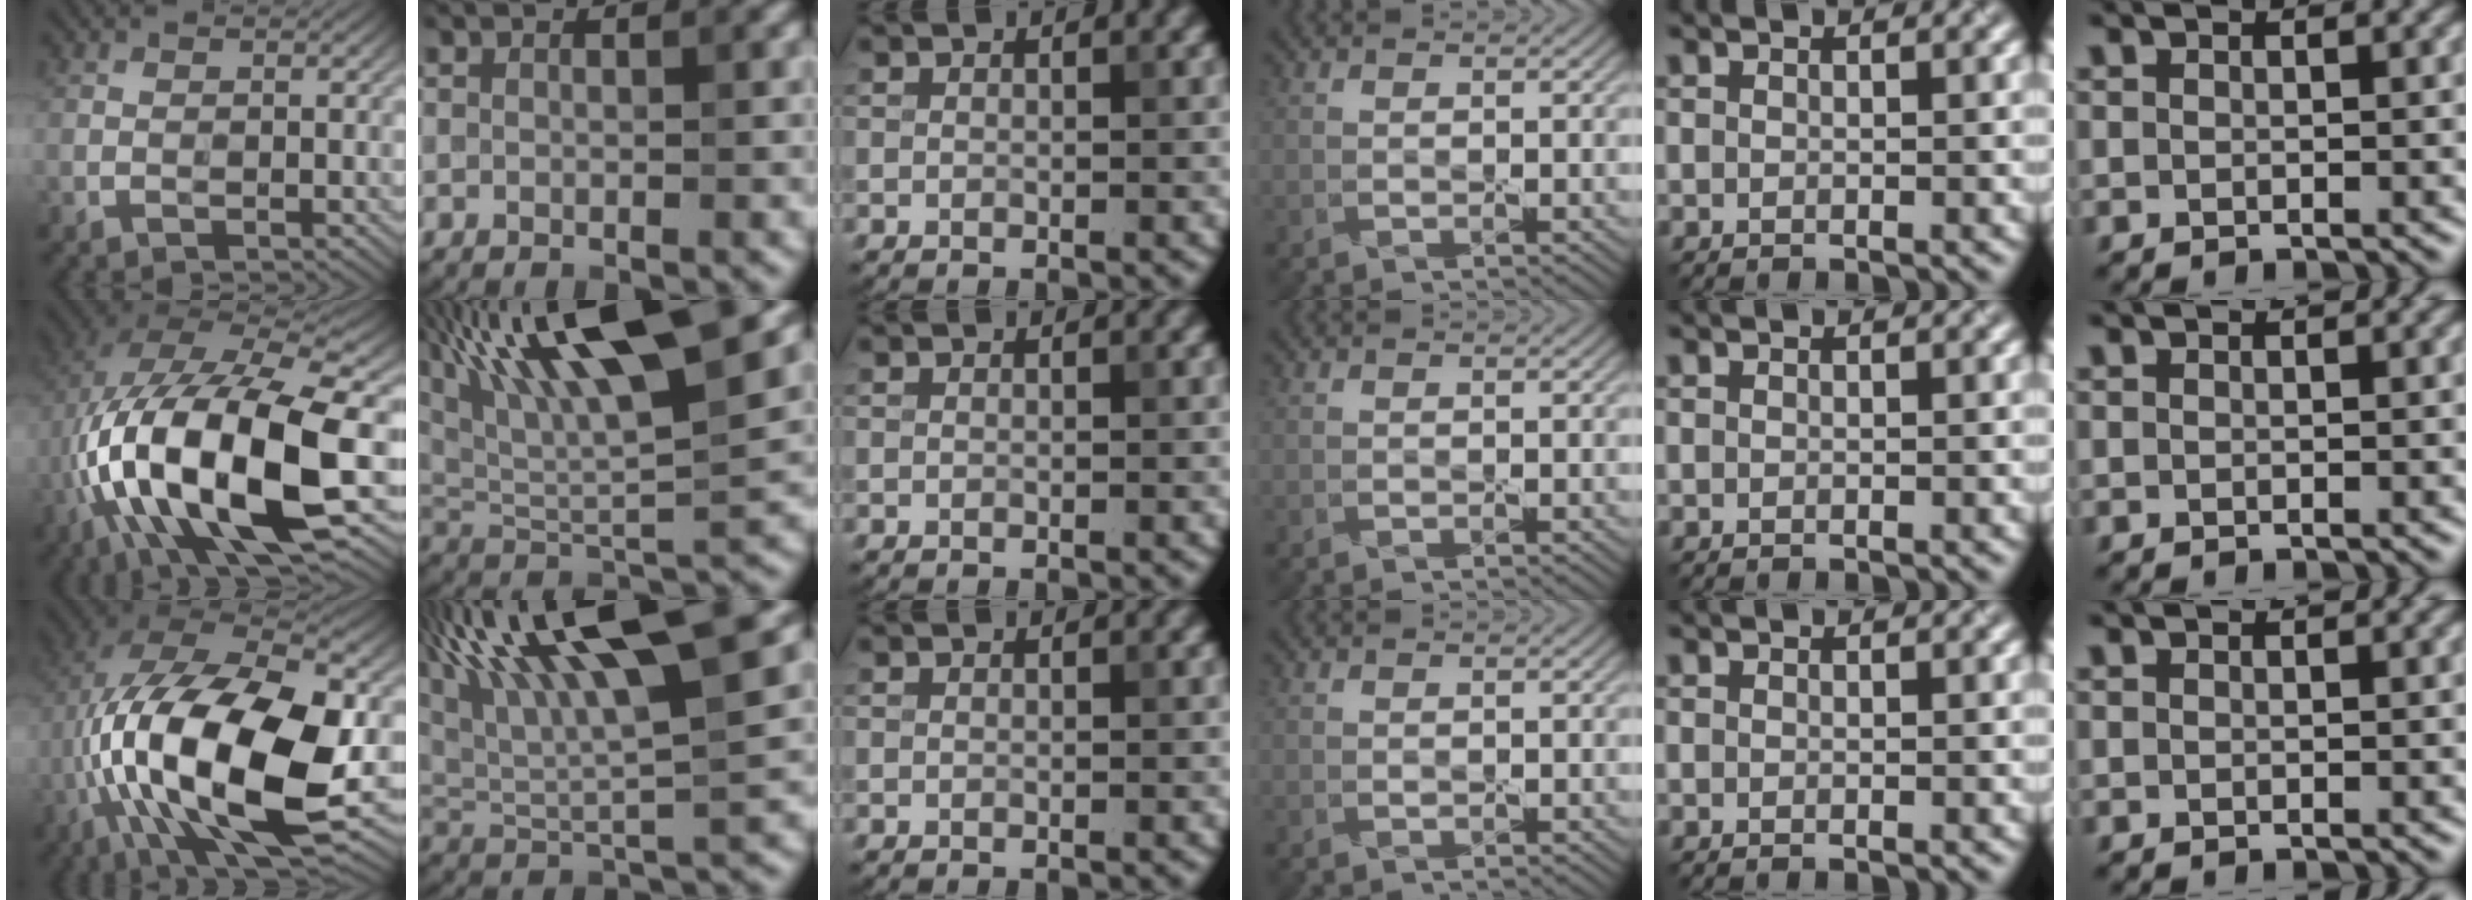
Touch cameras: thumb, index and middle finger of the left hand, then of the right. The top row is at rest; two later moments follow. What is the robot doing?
{"motion": "peel", "object": "tape"}